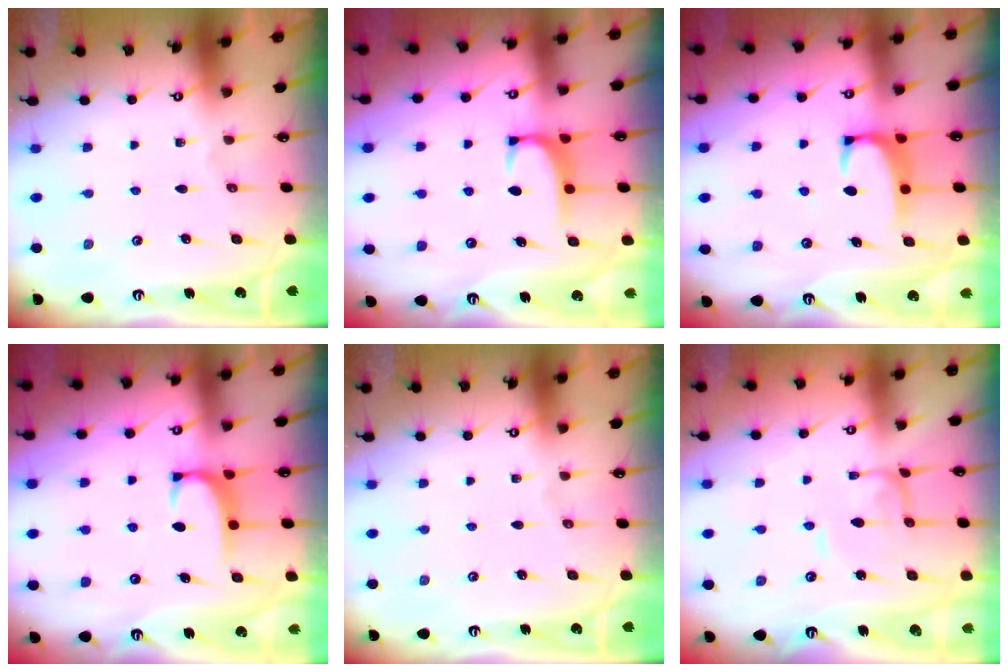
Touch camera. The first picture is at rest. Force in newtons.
{"total": 1.5, "press": 1.4, "slide": 0.4}
{"total": 1.8, "press": 1.7, "slide": 0.4}
{"total": 1.5, "press": 1.4, "slide": 0.4}
{"total": 0.0}
{"total": 1.5, "press": 1.5, "slide": 0.2}